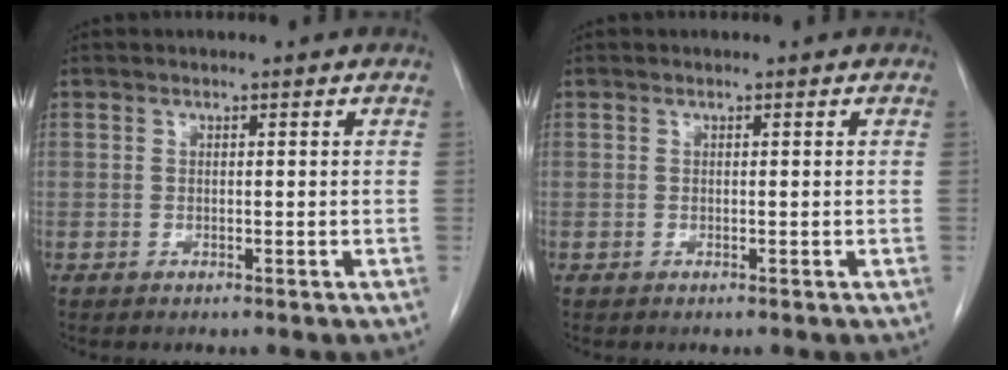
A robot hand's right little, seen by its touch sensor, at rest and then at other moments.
{"total": 0.0}